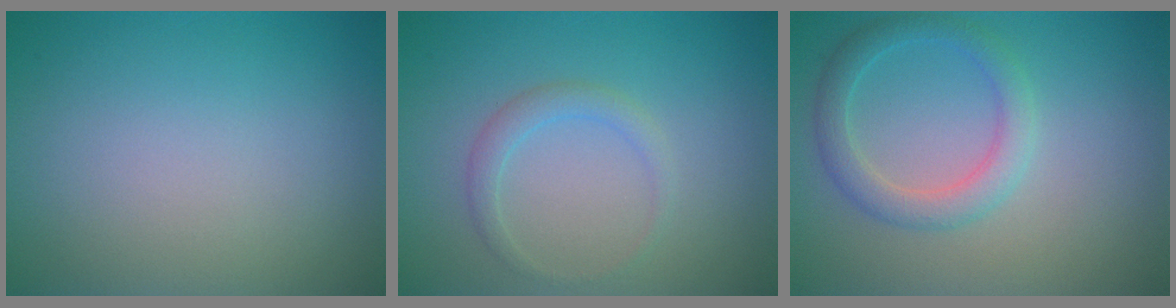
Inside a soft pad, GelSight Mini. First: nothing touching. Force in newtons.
{"total": 1.6, "press": 1.6, "slide": 0.1}
{"total": 2.8, "press": 2.8, "slide": 0.0}